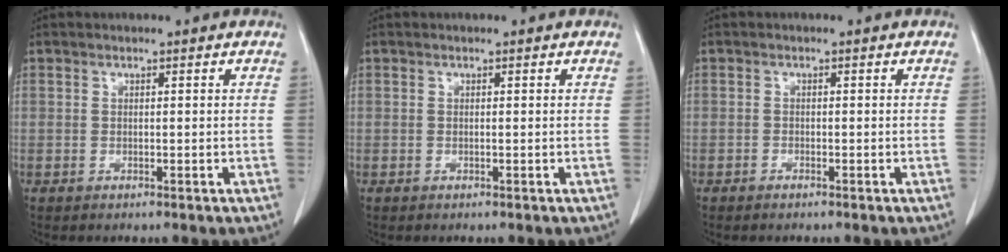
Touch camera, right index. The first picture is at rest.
{"total": 0.0}
{"total": 0.7, "force": [-0.6, 0.2, 0.3], "torque": [-0.009, -0.001, -0.010]}